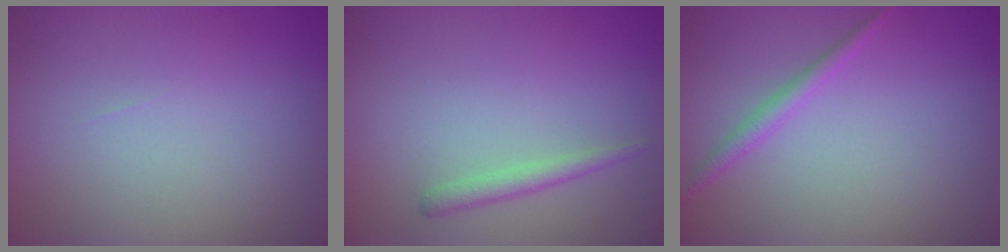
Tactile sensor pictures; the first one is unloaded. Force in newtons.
{"total": 1.4, "press": 1.3, "slide": 0.1}
{"total": 1.6, "press": 1.6, "slide": 0.1}